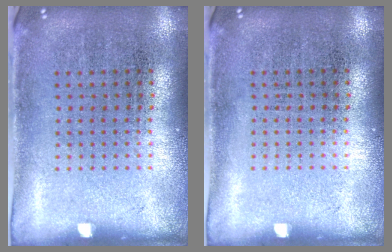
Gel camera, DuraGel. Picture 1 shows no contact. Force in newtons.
{"total": 0.0}